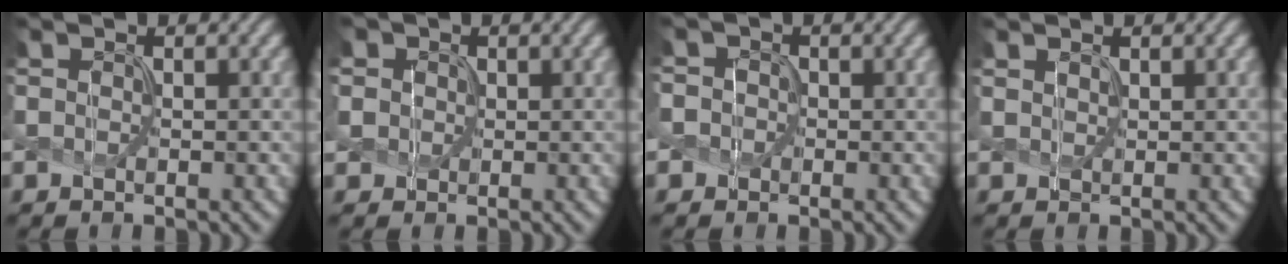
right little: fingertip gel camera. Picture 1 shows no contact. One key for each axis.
{"total": 3.0, "fx": 1.5, "fy": 2.4, "fz": 1.0, "tx": -0.034, "ty": 0.011, "tz": 0.019}
{"total": 2.4, "fx": 0.0, "fy": 2.2, "fz": 0.9, "tx": 0.001, "ty": 0.014, "tz": -0.022}
{"total": 0.6, "fx": 0.6, "fy": 0.0, "fz": 0.0, "tx": -0.004, "ty": 0.001, "tz": 0.016}